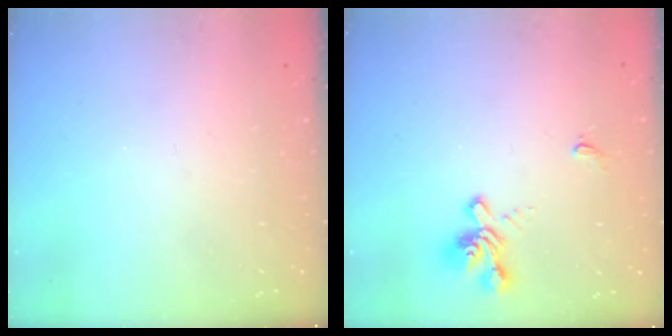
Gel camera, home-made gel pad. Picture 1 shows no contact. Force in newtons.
{"total": 1.8, "press": 1.4, "slide": 1.2}